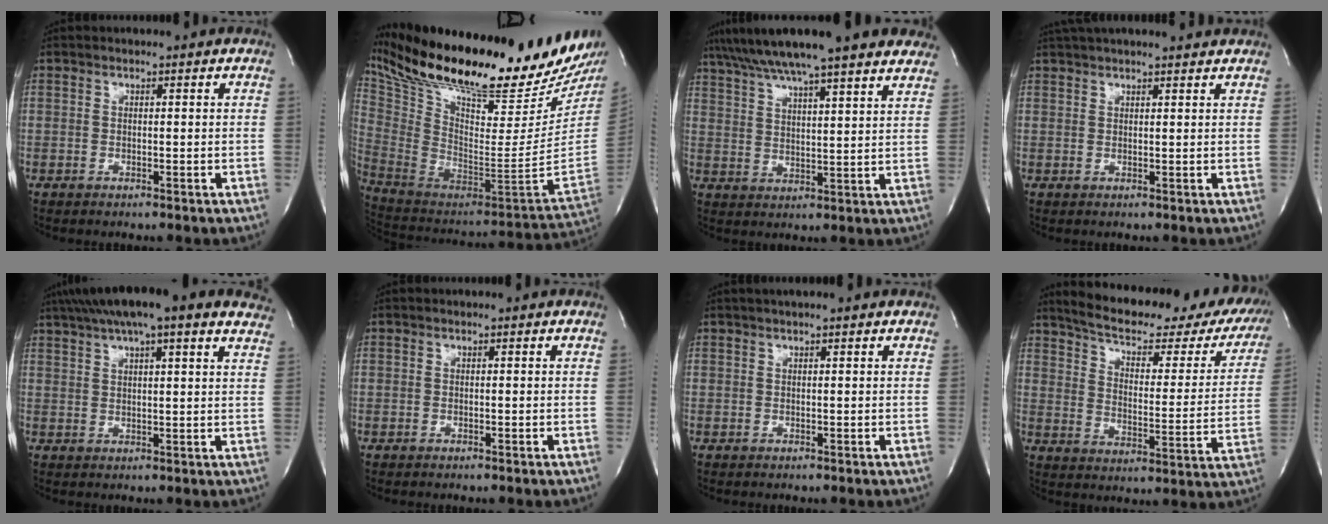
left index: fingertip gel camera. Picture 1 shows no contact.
{"total": 32.9, "force": [27.3, 5.0, 17.5], "torque": [-0.324, -0.080, 0.409]}
{"total": 21.3, "force": [17.8, 2.0, 11.5], "torque": [-0.191, 0.037, 0.246]}
{"total": 10.5, "force": [9.6, 1.1, 4.1], "torque": [-0.066, 0.029, 0.133]}
{"total": 19.5, "force": [15.2, 3.1, 11.8], "torque": [-0.188, 0.056, 0.193]}
{"total": 0.0}
{"total": 3.7, "force": [3.0, 0.0, 2.0], "torque": [-0.029, 0.028, 0.039]}
{"total": 27.5, "force": [23.3, 7.4, 12.6], "torque": [-0.187, -0.031, 0.288]}